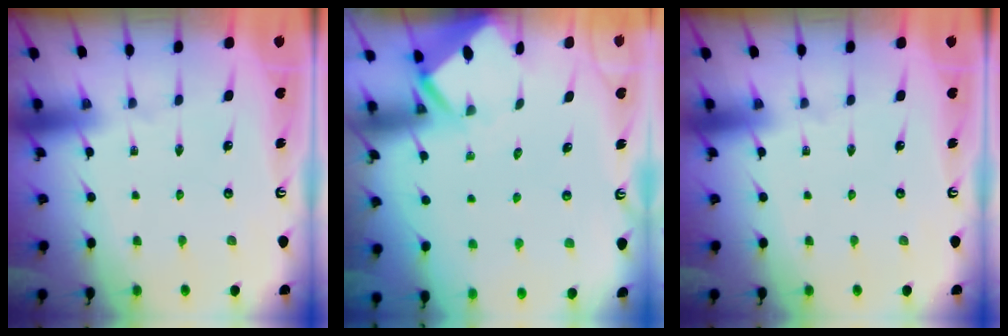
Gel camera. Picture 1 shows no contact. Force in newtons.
{"total": 2.3, "press": 2.3, "slide": 0.2}
{"total": 0.0}